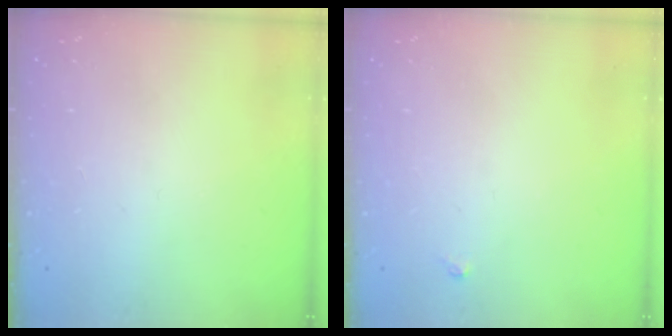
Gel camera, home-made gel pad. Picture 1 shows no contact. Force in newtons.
{"total": 3.0, "press": 3.0, "slide": 0.5}